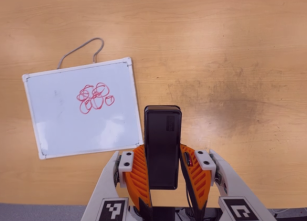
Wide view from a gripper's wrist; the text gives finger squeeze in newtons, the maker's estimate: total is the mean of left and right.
{"total": 4.3, "left": 2.9, "right": 5.7}